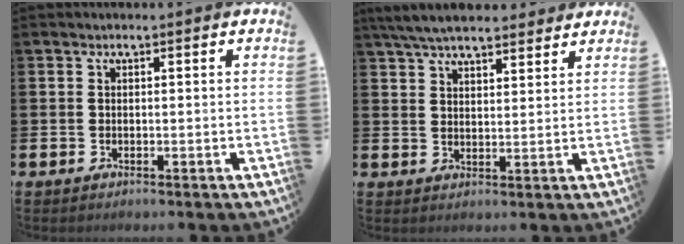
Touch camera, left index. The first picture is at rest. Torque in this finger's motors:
{"motor_torque": [1.09, -1.04, 0.41, 0.21]}